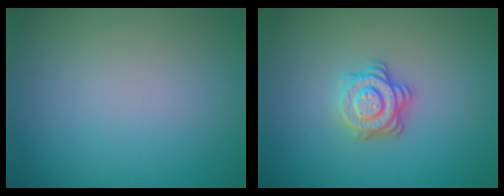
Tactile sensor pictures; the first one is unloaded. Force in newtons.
{"total": 3.3, "press": 3.0, "slide": 1.4}